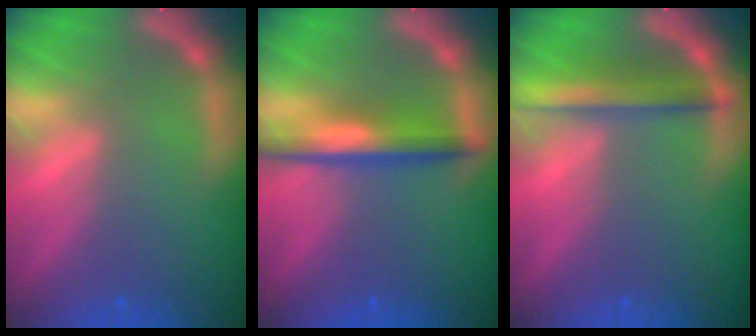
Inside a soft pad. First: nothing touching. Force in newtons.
{"total": 4.5}
{"total": 4.0}